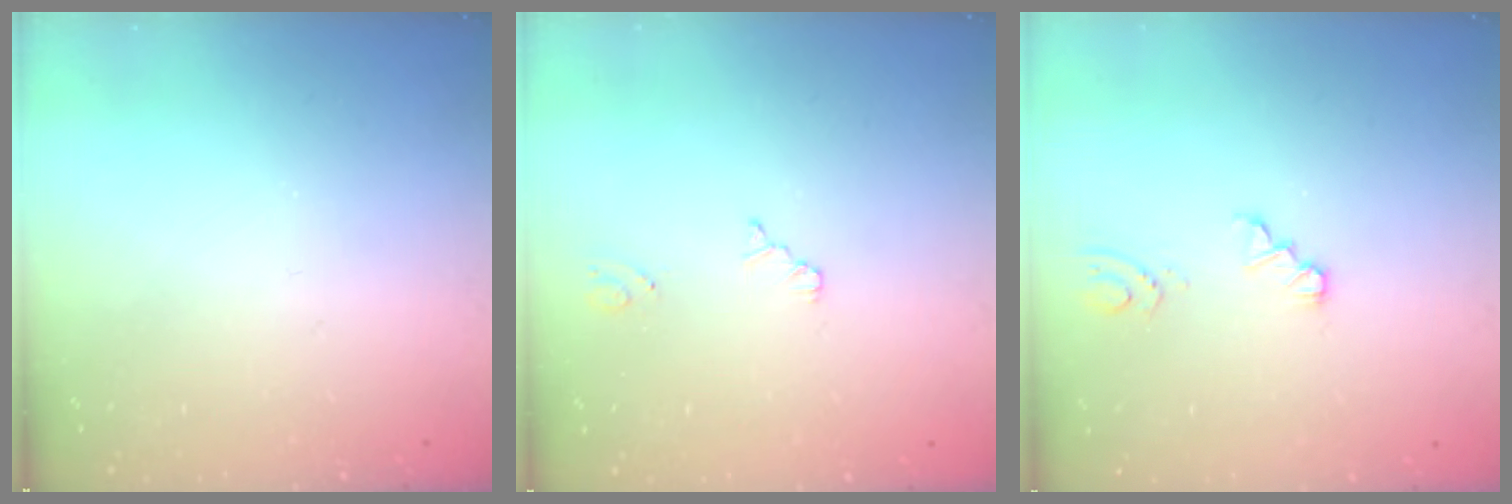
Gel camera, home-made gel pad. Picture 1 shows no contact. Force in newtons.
{"total": 2.5, "press": 2.5, "slide": 0.4}
{"total": 1.8, "press": 1.8, "slide": 0.2}